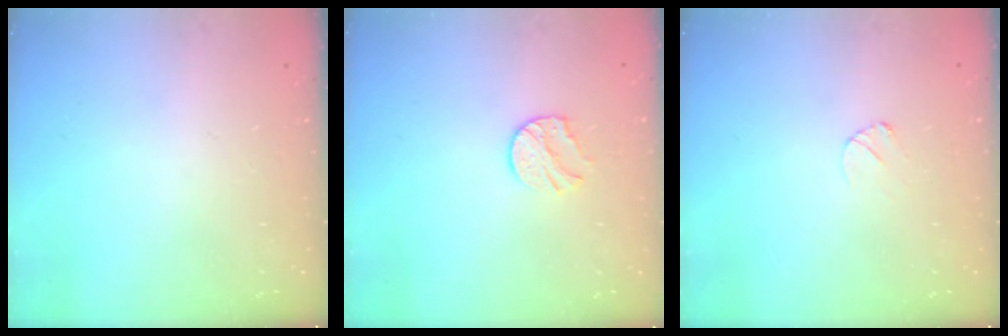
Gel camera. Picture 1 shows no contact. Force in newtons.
{"total": 8.0, "press": 8.0, "slide": 0.7}
{"total": 2.8, "press": 2.8, "slide": 0.3}